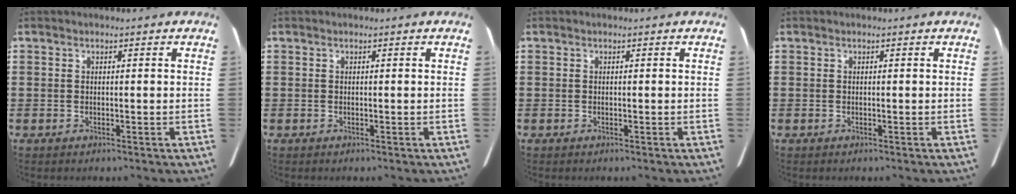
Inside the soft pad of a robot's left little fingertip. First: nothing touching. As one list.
[{"total": 0.0}, {"total": 0.0}, {"total": 0.0}]